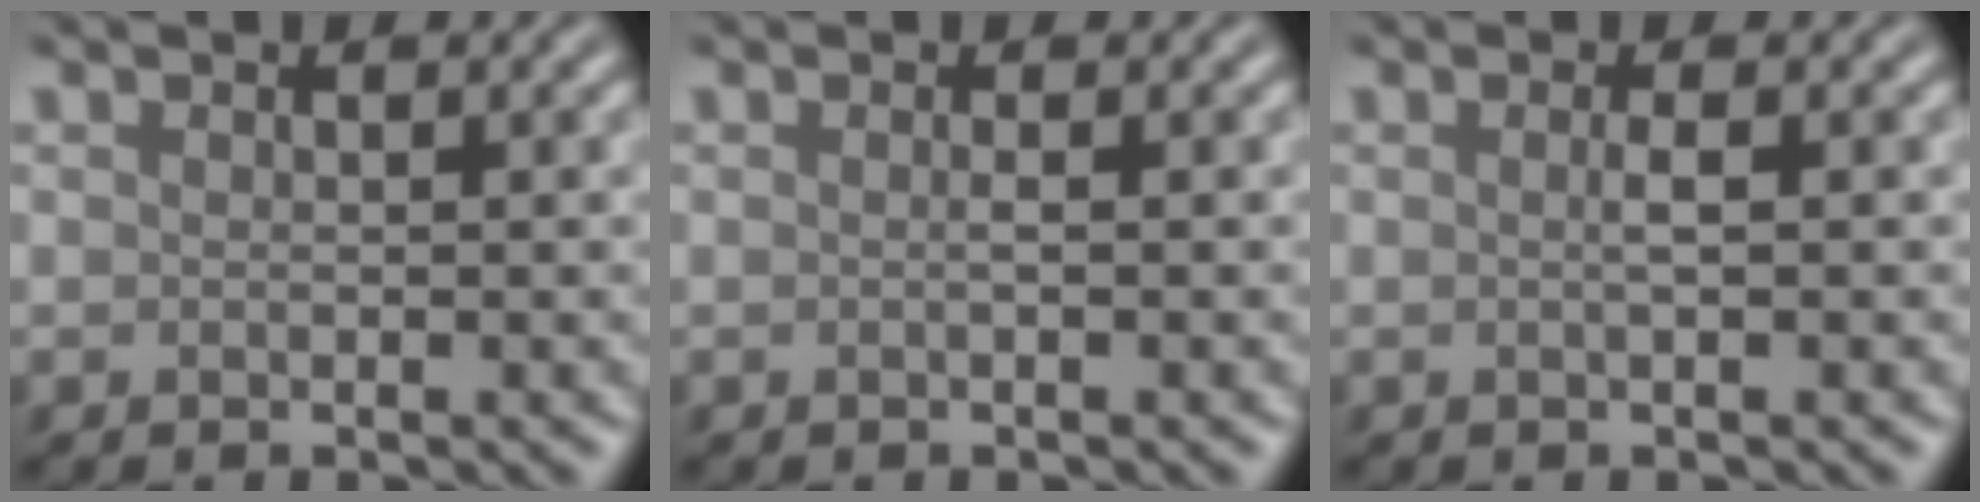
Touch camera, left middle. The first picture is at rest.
{"total": 0.6, "force": [-0.1, 0.1, 0.6], "torque": [-0.010, -0.001, -0.003]}
{"total": 1.1, "force": [0.0, 0.2, 1.1], "torque": [-0.019, 0.002, -0.002]}